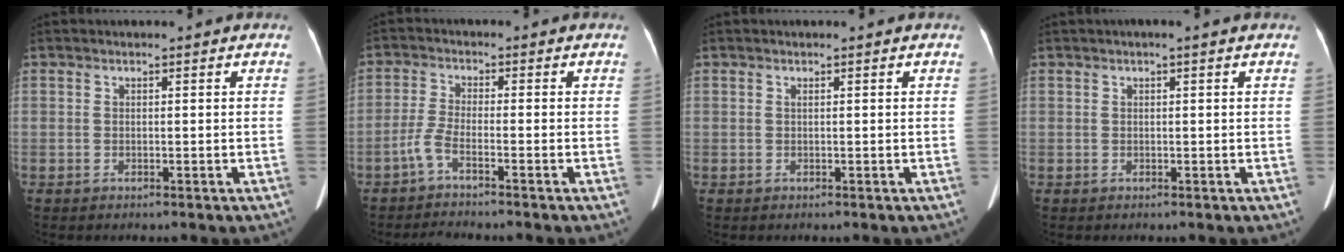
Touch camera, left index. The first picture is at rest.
{"total": 3.5, "force": [-2.7, -0.2, 2.3], "torque": [-0.062, -0.001, -0.056]}
{"total": 0.0}
{"total": 0.7, "force": [0.3, -0.1, 0.7], "torque": [-0.020, 0.006, 0.003]}